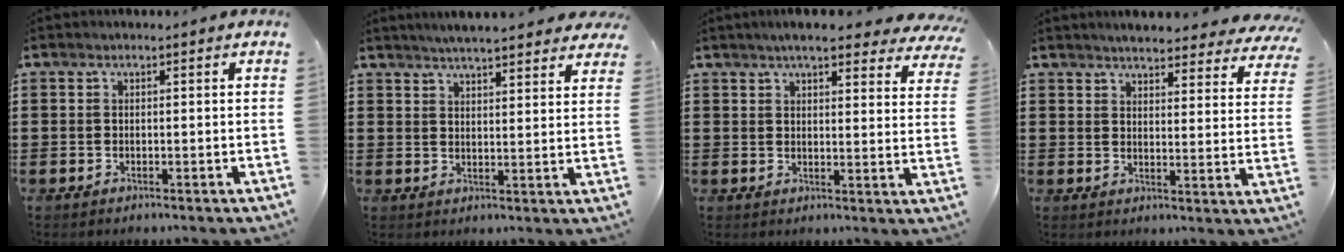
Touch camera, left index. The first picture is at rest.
{"total": 4.1, "force": [4.1, 0.1, 0.8], "torque": [-0.029, -0.013, 0.073]}
{"total": 6.0, "force": [5.2, 0.7, 2.9], "torque": [-0.065, -0.011, 0.092]}
{"total": 4.7, "force": [4.5, 0.1, 1.2], "torque": [-0.034, -0.023, 0.079]}